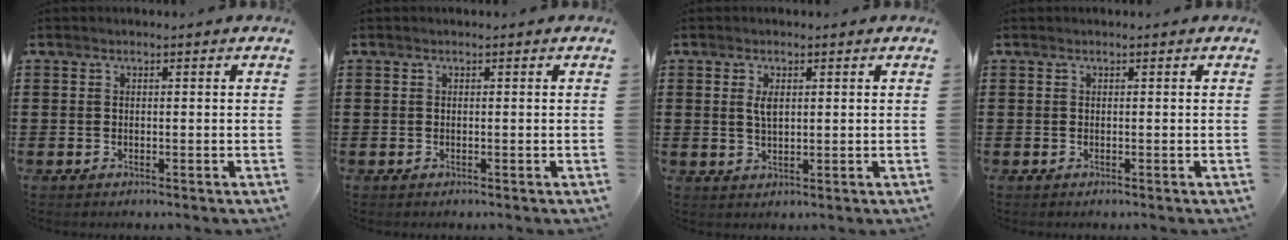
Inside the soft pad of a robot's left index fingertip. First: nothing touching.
{"total": 0.0}
{"total": 2.5, "force": [0.8, 0.9, 2.2], "torque": [-0.047, 0.004, 0.013]}
{"total": 0.0}